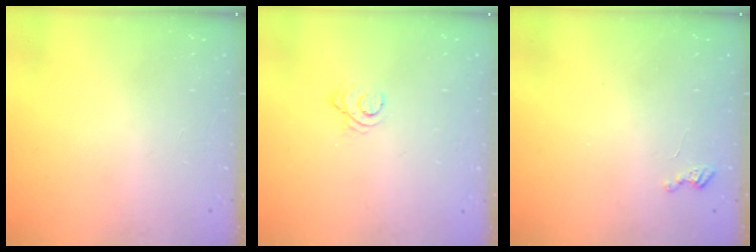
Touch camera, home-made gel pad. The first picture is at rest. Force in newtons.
{"total": 2.9, "press": 2.9, "slide": 0.4}
{"total": 2.7, "press": 2.7, "slide": 0.4}